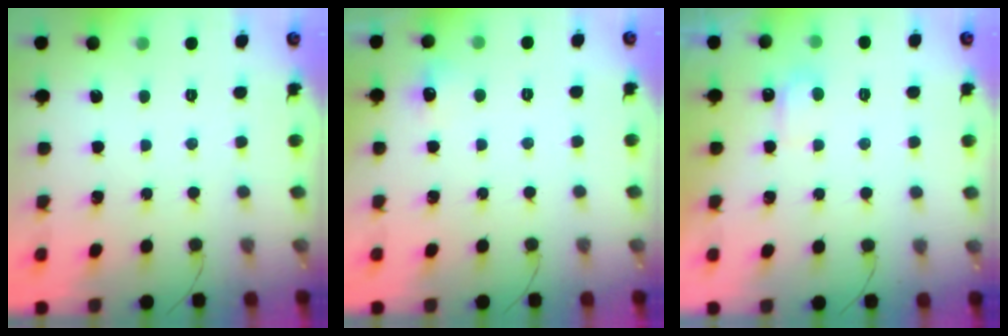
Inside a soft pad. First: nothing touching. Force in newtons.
{"total": 5.3, "press": 5.0, "slide": 1.7}
{"total": 3.7, "press": 3.5, "slide": 1.3}